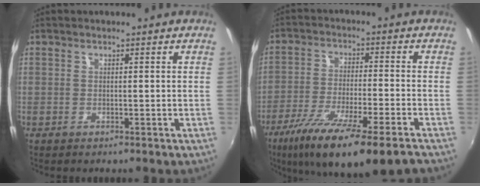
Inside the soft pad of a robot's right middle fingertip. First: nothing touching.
{"total": 16.3, "force": [-11.6, 1.5, 11.4], "torque": [-0.219, -0.055, -0.196]}